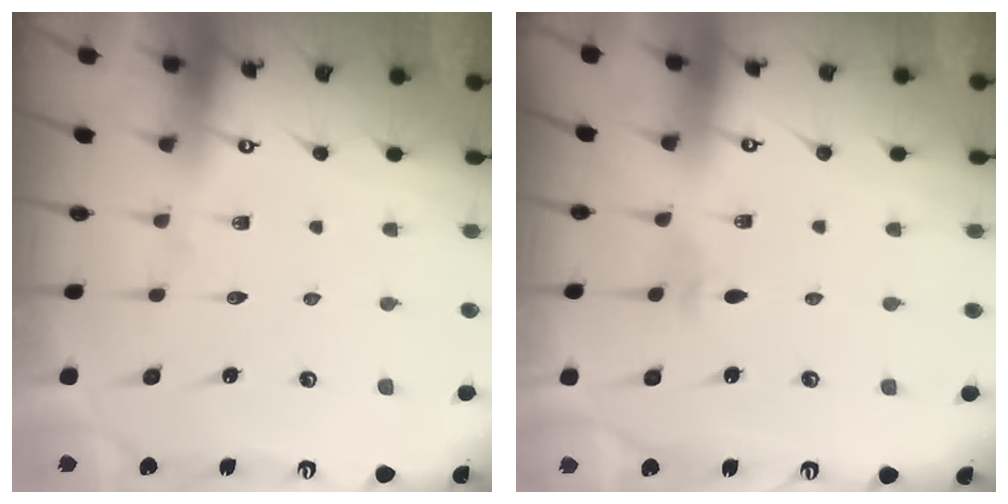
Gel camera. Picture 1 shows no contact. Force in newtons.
{"total": 2.3, "press": 2.2, "slide": 0.8}